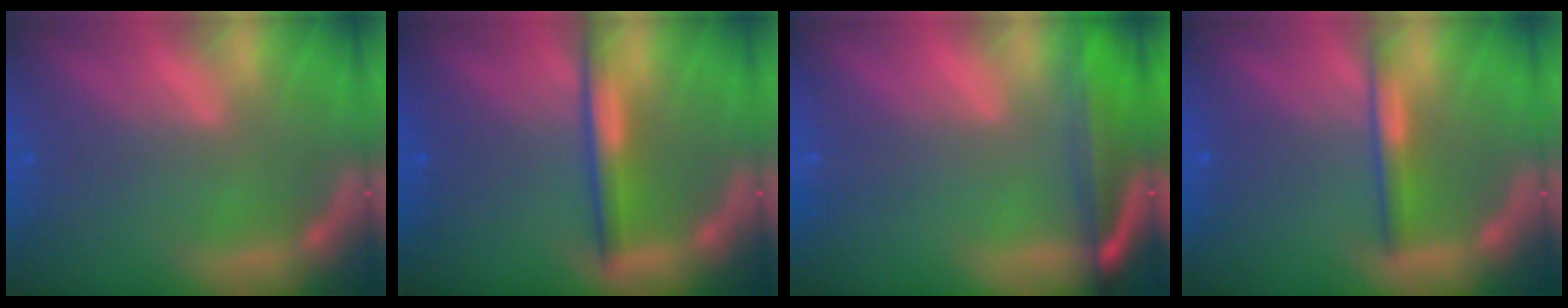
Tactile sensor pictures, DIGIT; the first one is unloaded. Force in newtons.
{"total": 3.4}
{"total": 7.1}
{"total": 2.5}